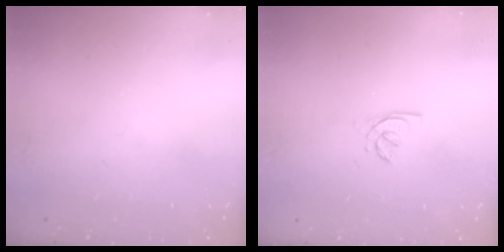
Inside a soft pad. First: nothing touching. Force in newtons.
{"total": 1.4, "press": 1.3, "slide": 0.4}